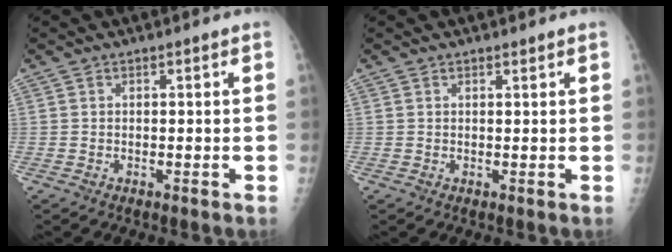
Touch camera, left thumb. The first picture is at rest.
{"total": 0.6, "force": [0.5, 0.2, 0.3], "torque": [-0.006, -0.004, 0.008]}